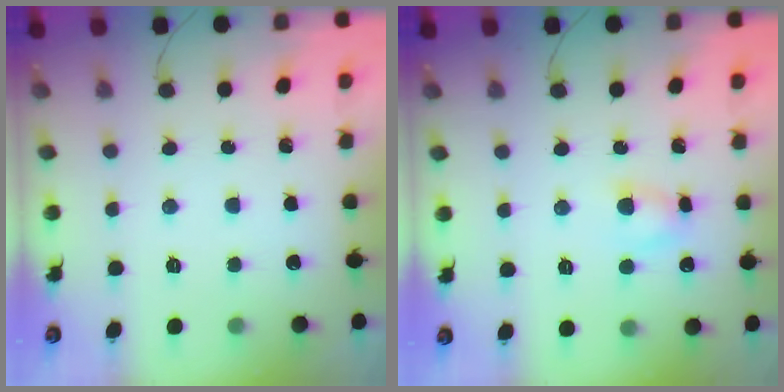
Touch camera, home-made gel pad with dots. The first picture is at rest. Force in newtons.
{"total": 4.0, "press": 3.9, "slide": 0.9}